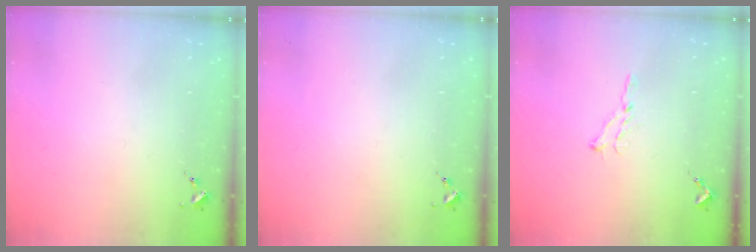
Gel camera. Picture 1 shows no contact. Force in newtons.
{"total": 0.0}
{"total": 5.8, "press": 5.8, "slide": 0.6}